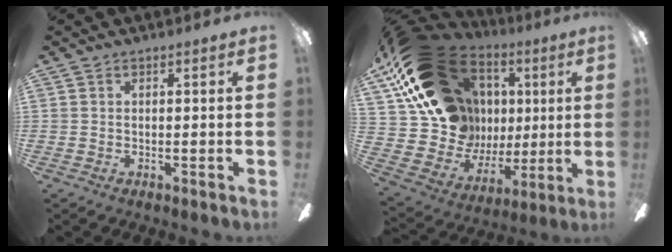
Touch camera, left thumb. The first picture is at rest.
{"total": 24.6, "force": [10.2, 18.2, 13.0], "torque": [-0.236, -0.060, 0.225]}